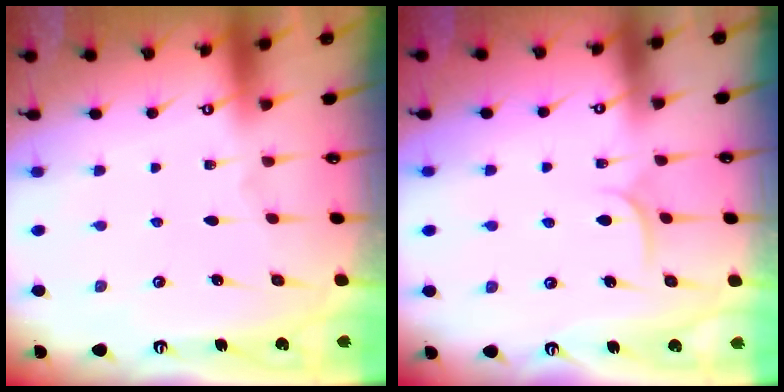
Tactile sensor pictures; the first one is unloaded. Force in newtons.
{"total": 5.9, "press": 5.9, "slide": 0.4}